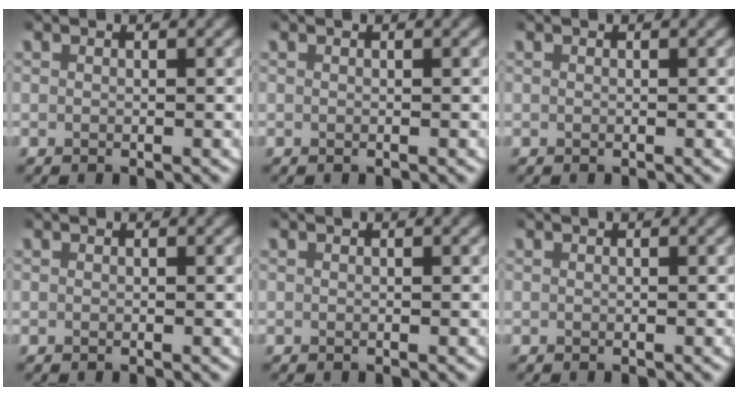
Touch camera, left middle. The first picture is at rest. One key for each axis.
{"total": 0.0}
{"total": 0.0}
{"total": 0.0}
{"total": 0.0}
{"total": 0.0}